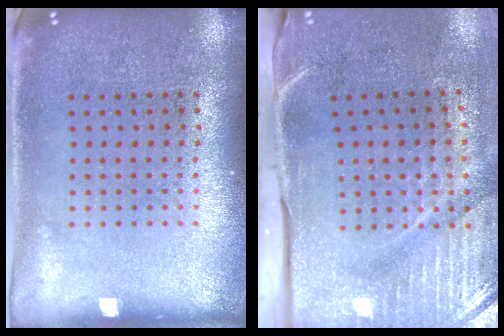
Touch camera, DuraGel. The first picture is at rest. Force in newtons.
{"total": 4.9, "press": 4.0, "slide": 2.8}